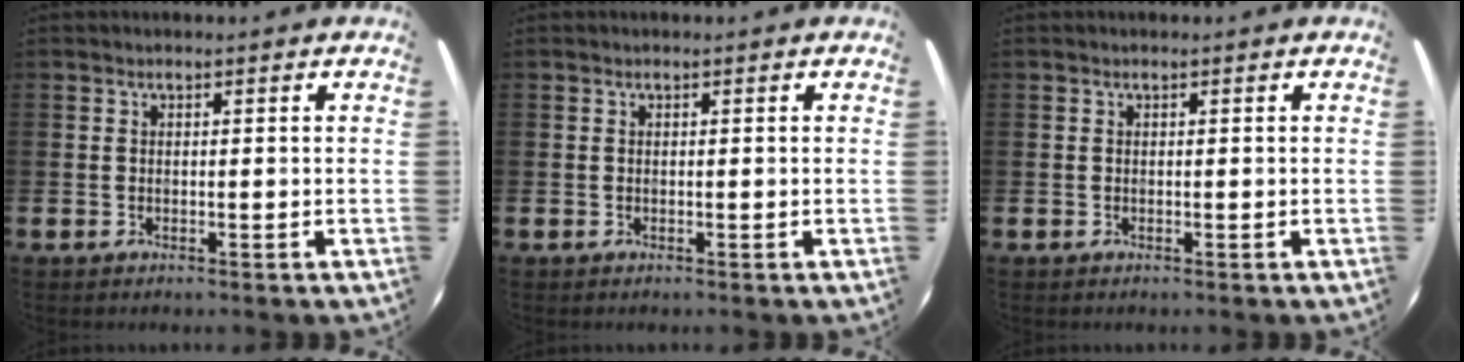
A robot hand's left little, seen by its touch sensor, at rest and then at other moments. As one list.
[{"total": 0.0}, {"total": 0.0}]